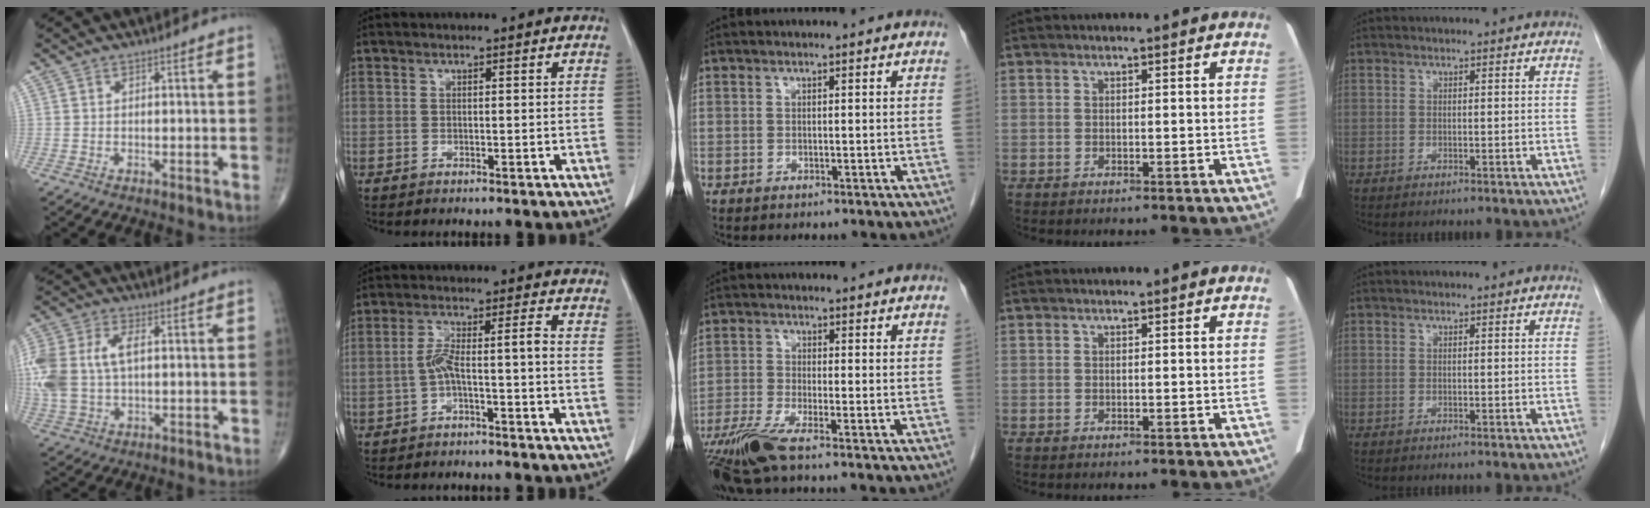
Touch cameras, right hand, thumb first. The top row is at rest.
{"thumb": {"total": 14.7, "force": [1.7, 8.7, 11.7], "torque": [-0.297, 0.010, 0.037]}, "index": {"total": 4.8, "force": [-1.8, 0.2, 4.5], "torque": [-0.093, 0.027, -0.028]}, "middle": {"total": 6.9, "force": [-4.9, 0.1, 4.9], "torque": [-0.100, -0.019, -0.096]}}